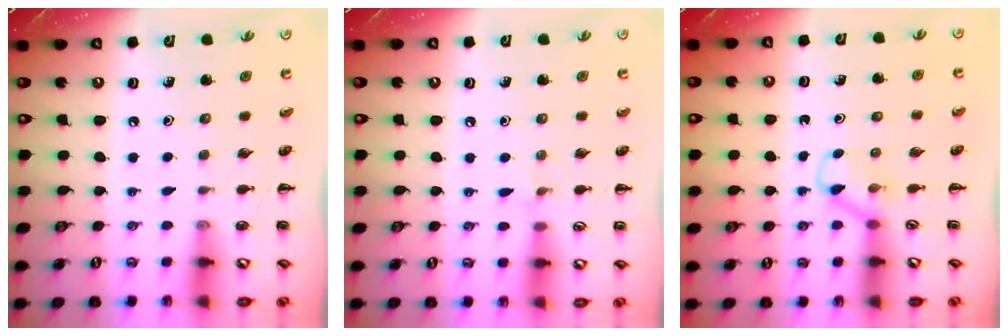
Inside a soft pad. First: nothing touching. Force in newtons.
{"total": 3.6, "press": 3.4, "slide": 1.3}
{"total": 3.0, "press": 2.8, "slide": 0.9}